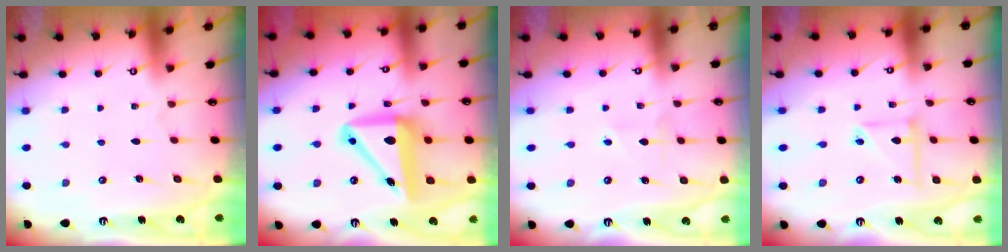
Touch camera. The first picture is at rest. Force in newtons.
{"total": 13.8, "press": 13.3, "slide": 3.9}
{"total": 3.0, "press": 2.9, "slide": 0.5}
{"total": 6.8, "press": 6.8, "slide": 0.3}